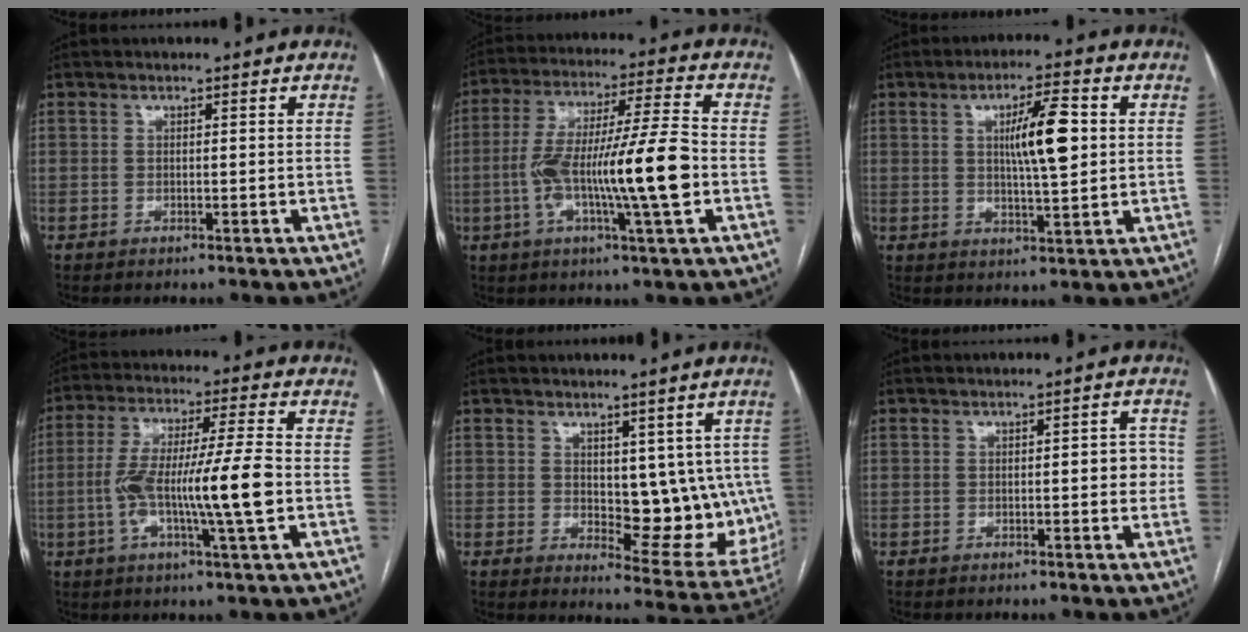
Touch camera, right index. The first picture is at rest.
{"total": 16.1, "force": [-2.9, 0.5, 15.8], "torque": [-0.285, 0.004, -0.055]}
{"total": 8.5, "force": [1.6, 1.2, 8.2], "torque": [-0.138, 0.006, 0.029]}
{"total": 13.7, "force": [-2.3, 0.2, 13.5], "torque": [-0.250, 0.004, -0.046]}
{"total": 11.7, "force": [1.4, 6.0, 9.9], "torque": [-0.101, -0.005, 0.033]}
{"total": 3.1, "force": [-0.2, 1.0, 2.9], "torque": [-0.028, 0.005, -0.005]}